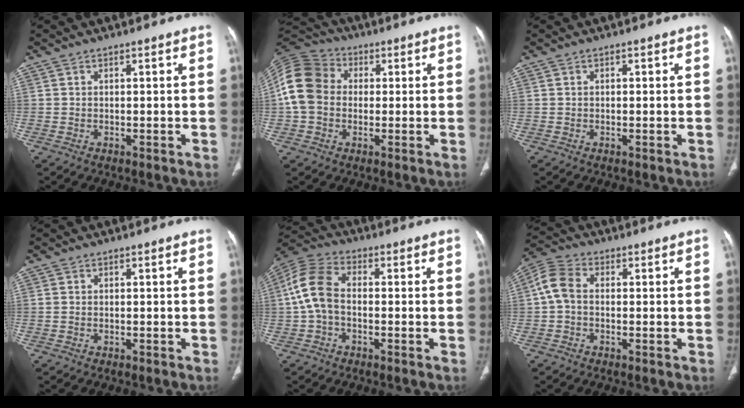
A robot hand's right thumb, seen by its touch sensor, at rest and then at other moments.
{"total": 12.4, "force": [0.4, 10.2, 7.1], "torque": [-0.139, 0.030, -0.004]}
{"total": 0.0}
{"total": 0.0}
{"total": 9.2, "force": [-0.6, 5.8, 7.1], "torque": [-0.147, 0.028, -0.022]}
{"total": 5.9, "force": [-0.1, 4.1, 4.3], "torque": [-0.085, 0.017, -0.012]}